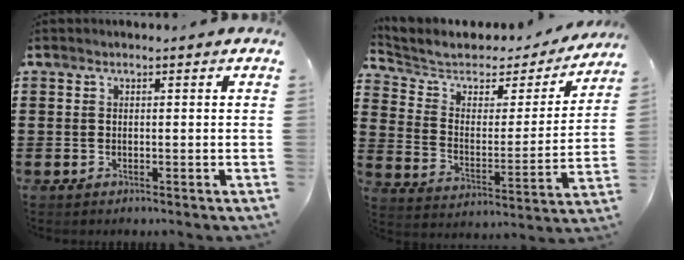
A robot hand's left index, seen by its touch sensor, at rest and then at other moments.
{"total": 4.9, "force": [4.0, 2.3, 1.6], "torque": [-0.061, -0.027, 0.062]}